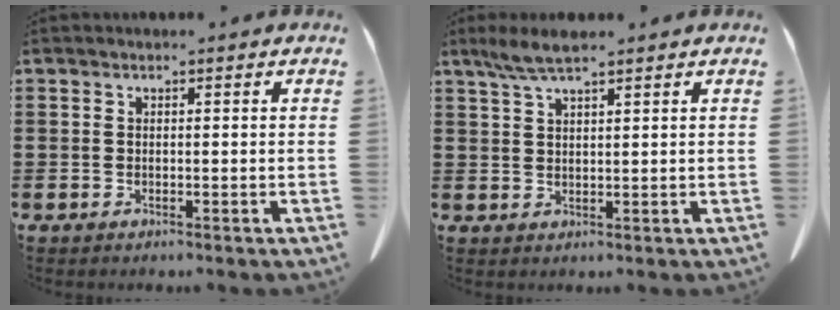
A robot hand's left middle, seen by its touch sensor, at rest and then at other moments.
{"total": 4.0, "force": [2.8, 0.6, 2.8], "torque": [-0.059, 0.004, 0.051]}